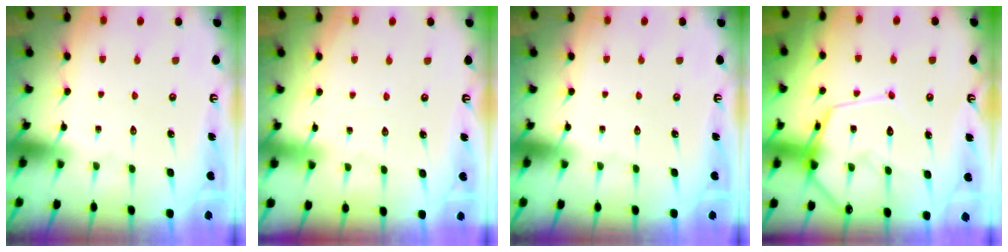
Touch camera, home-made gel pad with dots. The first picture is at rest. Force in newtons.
{"total": 2.1, "press": 2.1, "slide": 0.2}
{"total": 0.0}
{"total": 11.5, "press": 11.4, "slide": 1.2}